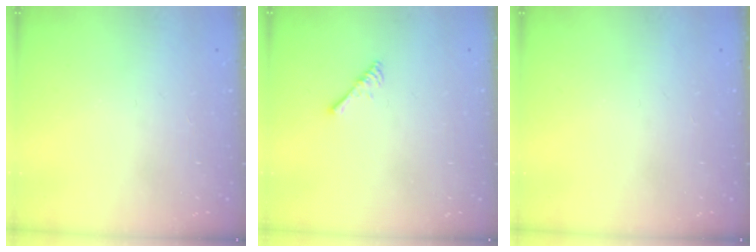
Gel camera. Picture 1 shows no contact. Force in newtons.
{"total": 2.4, "press": 2.4, "slide": 0.4}
{"total": 0.0}